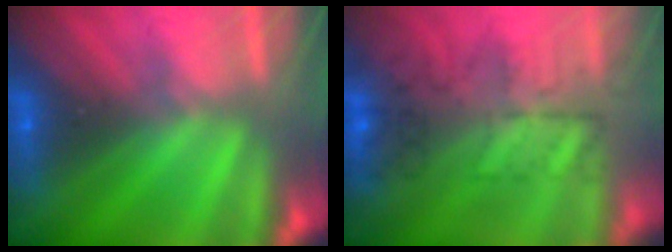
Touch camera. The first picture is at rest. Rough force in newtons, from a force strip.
{"total": 7.2}